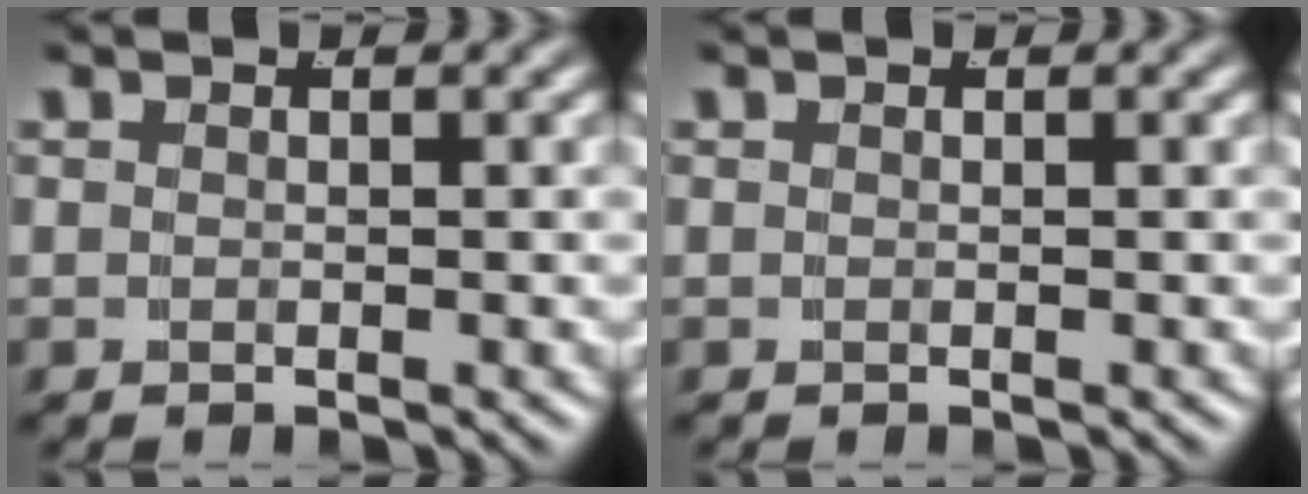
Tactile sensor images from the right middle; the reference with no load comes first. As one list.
[{"total": 0.0}]